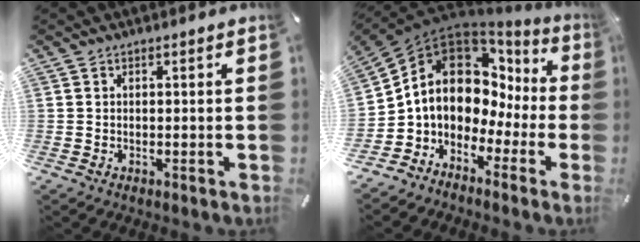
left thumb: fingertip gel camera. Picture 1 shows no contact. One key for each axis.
{"total": 11.7, "fx": 2.3, "fy": 9.5, "fz": 6.3, "tx": -0.130, "ty": -0.030, "tz": 0.036}